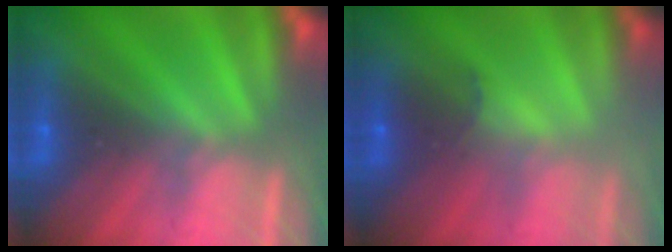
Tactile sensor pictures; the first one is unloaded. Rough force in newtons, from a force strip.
{"total": 2.1}